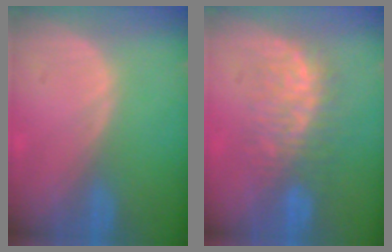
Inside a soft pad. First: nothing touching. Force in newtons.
{"total": 7.6, "press": 7.5, "slide": 1.2}